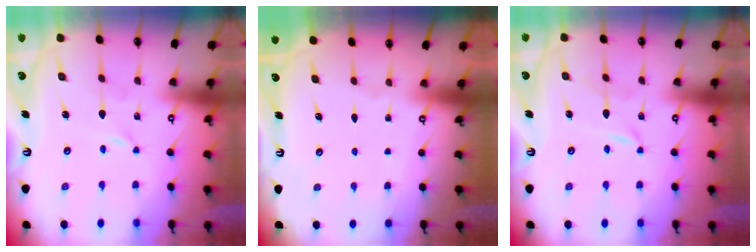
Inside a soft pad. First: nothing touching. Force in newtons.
{"total": 0.0}
{"total": 1.2, "press": 1.2, "slide": 0.1}